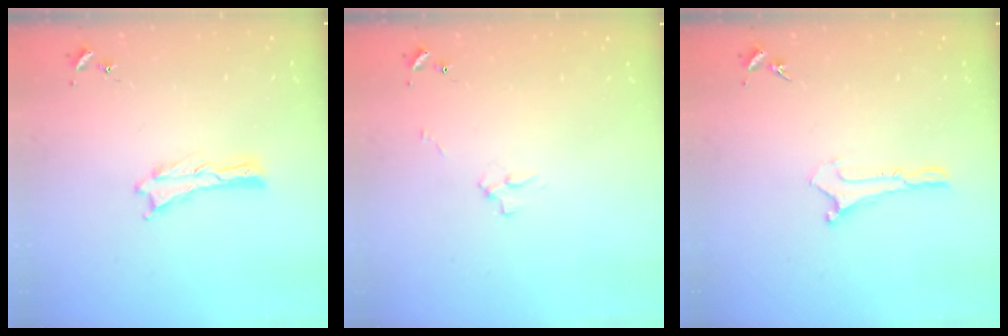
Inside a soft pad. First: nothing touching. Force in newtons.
{"total": 2.5, "press": 2.5, "slide": 0.3}
{"total": 0.0}